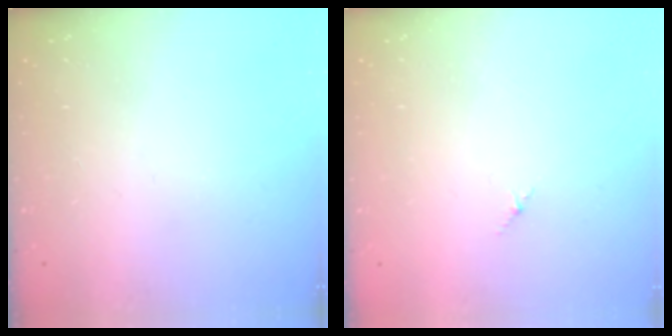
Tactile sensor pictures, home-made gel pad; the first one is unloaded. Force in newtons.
{"total": 1.8, "press": 1.7, "slide": 0.6}